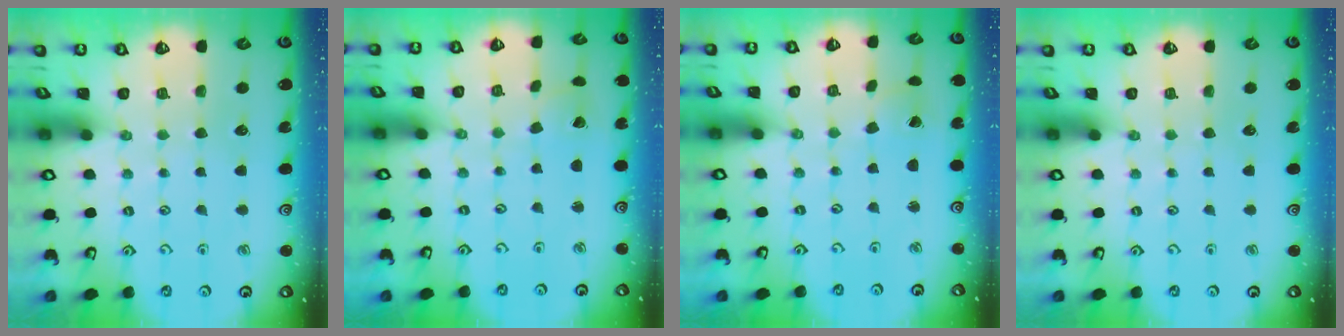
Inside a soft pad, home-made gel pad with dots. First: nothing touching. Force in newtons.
{"total": 1.9, "press": 1.9, "slide": 0.0}
{"total": 0.9, "press": 0.9, "slide": 0.0}
{"total": 0.0}